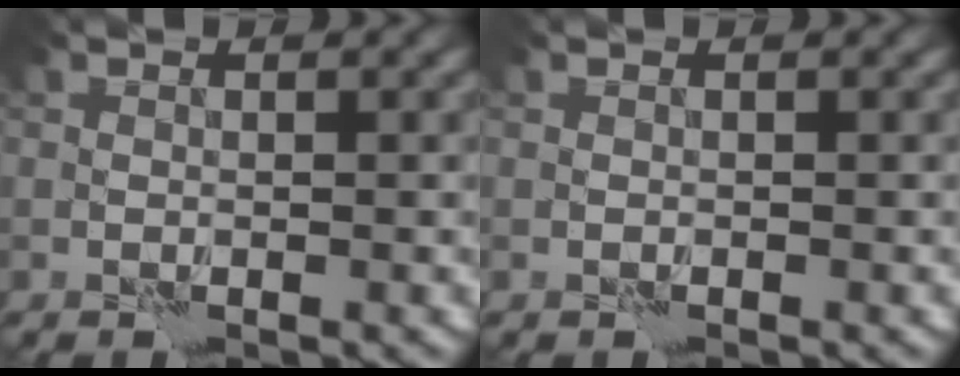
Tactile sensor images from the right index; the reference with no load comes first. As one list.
[{"total": 0.0}]